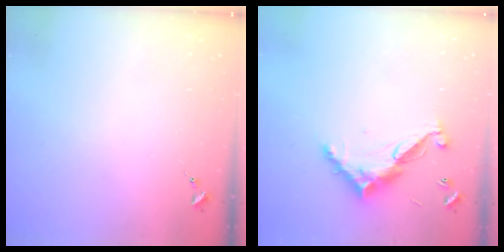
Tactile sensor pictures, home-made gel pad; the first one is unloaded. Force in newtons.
{"total": 11.5, "press": 11.5, "slide": 0.4}